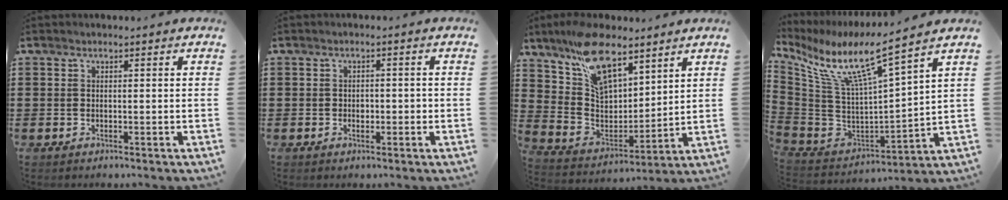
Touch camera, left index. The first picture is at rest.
{"total": 1.5, "force": [-0.4, 0.9, 1.1], "torque": [-0.022, 0.005, -0.010]}
{"total": 13.8, "force": [9.1, 6.1, 8.3], "torque": [-0.172, -0.024, 0.169]}
{"total": 9.8, "force": [6.5, 0.9, 7.3], "torque": [-0.167, -0.053, 0.102]}